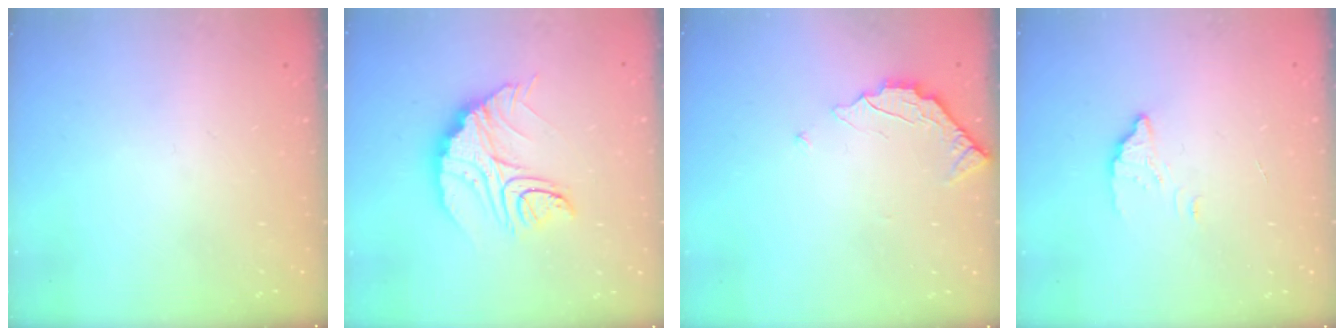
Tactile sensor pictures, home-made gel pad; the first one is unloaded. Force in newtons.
{"total": 13.0, "press": 13.0, "slide": 0.8}
{"total": 3.0, "press": 3.0, "slide": 0.3}
{"total": 2.9, "press": 2.9, "slide": 0.2}